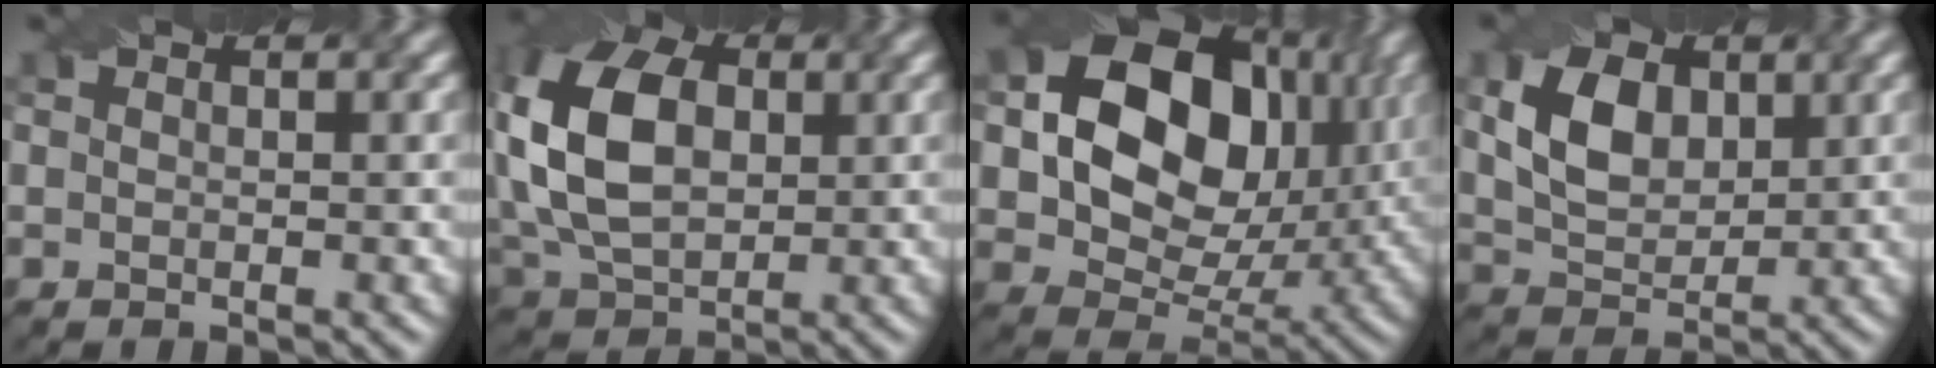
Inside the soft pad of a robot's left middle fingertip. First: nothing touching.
{"total": 12.9, "force": [1.5, 8.5, 9.5], "torque": [-0.228, 0.011, 0.025]}
{"total": 14.7, "force": [2.9, 10.5, 9.8], "torque": [-0.166, 0.002, 0.056]}
{"total": 5.6, "force": [1.6, 3.8, 3.8], "torque": [-0.080, 0.004, 0.029]}